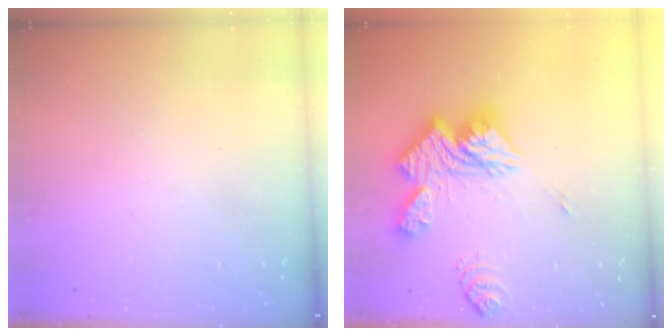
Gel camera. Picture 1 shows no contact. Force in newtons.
{"total": 19.3, "press": 19.1, "slide": 2.0}